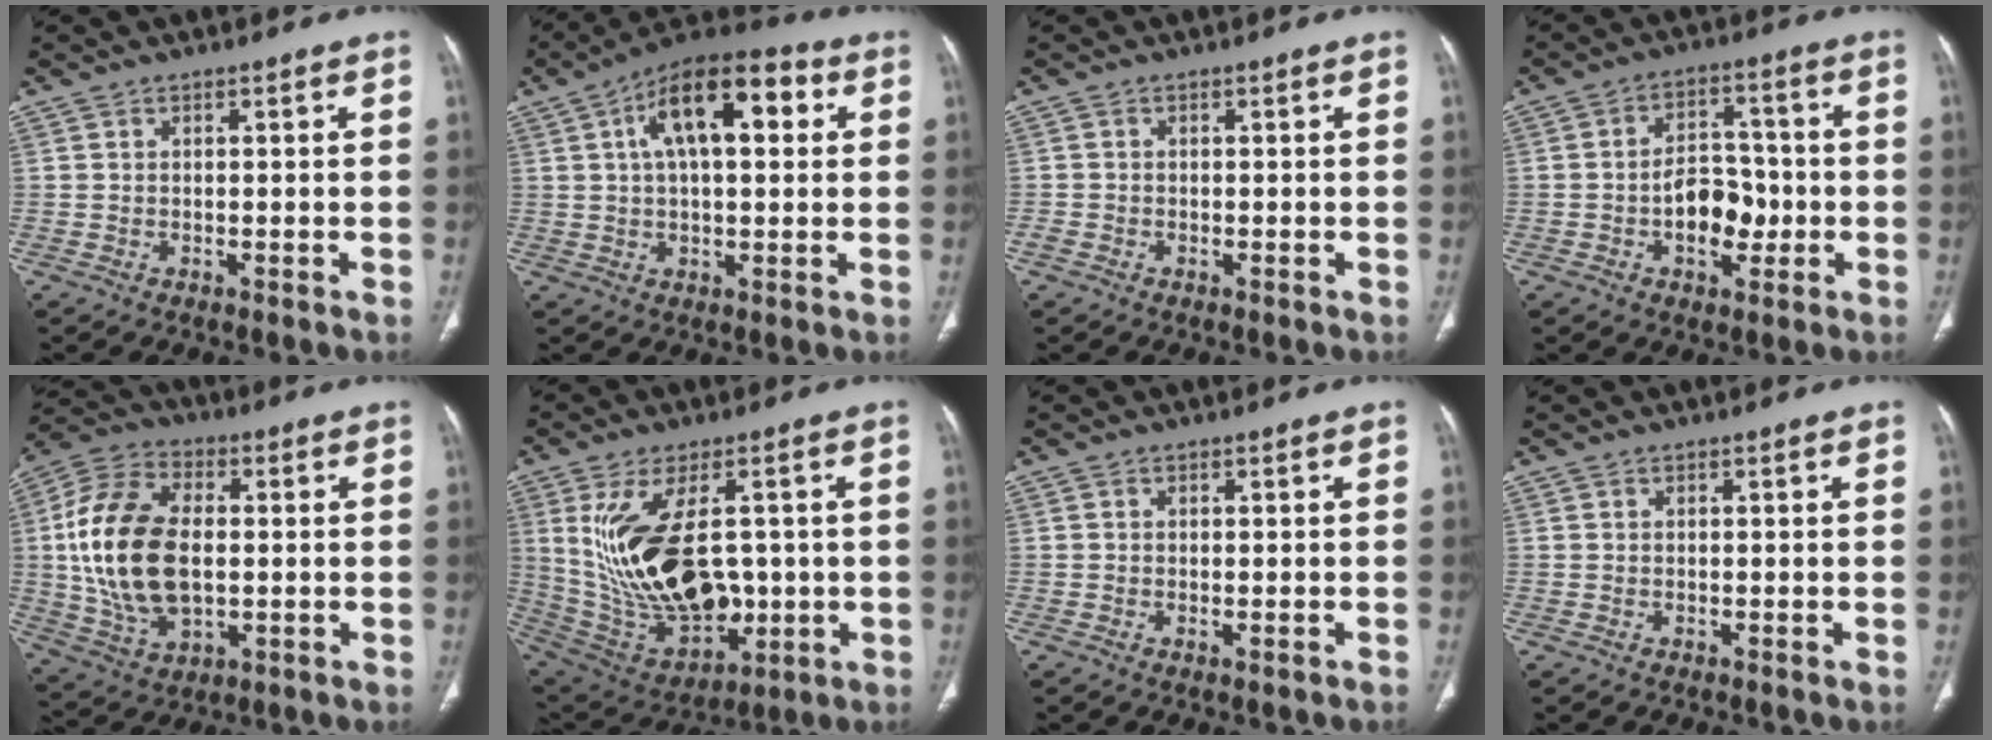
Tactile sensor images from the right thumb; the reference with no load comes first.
{"total": 15.7, "force": [4.5, 7.2, 13.2], "torque": [-0.194, 0.024, 0.064]}
{"total": 1.1, "force": [-0.6, 0.8, 0.5], "torque": [-0.012, 0.002, -0.013]}
{"total": 9.2, "force": [-2.0, 6.1, 6.7], "torque": [-0.071, 0.026, -0.032]}
{"total": 19.8, "force": [0.4, 11.9, 15.8], "torque": [-0.314, 0.005, 0.015]}
{"total": 21.3, "force": [1.2, 11.9, 17.7], "torque": [-0.318, -0.015, 0.054]}
{"total": 0.9, "force": [-0.4, 0.2, 0.7], "torque": [-0.012, -0.003, -0.004]}
{"total": 0.0}